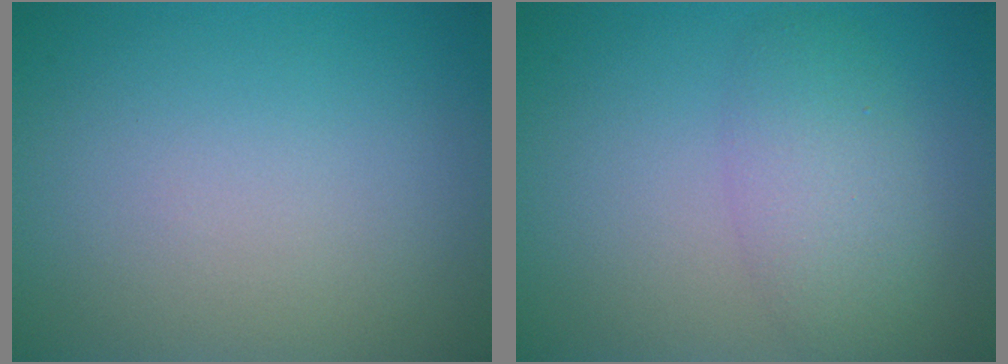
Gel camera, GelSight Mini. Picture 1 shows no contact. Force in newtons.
{"total": 3.7, "press": 3.7, "slide": 0.1}